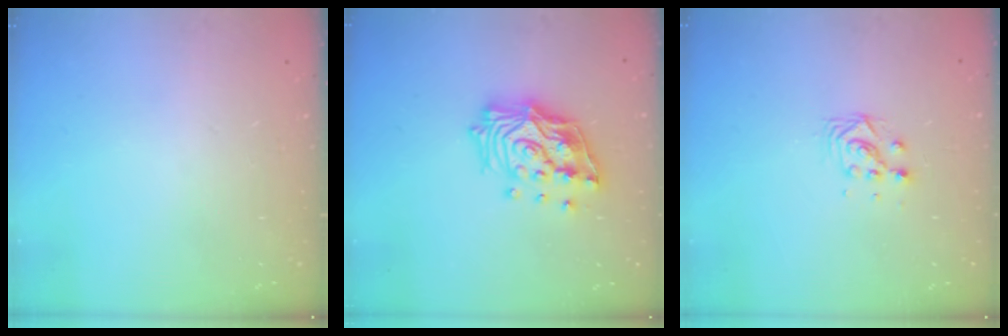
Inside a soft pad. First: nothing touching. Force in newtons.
{"total": 17.7, "press": 17.6, "slide": 2.0}
{"total": 4.6, "press": 4.6, "slide": 0.2}